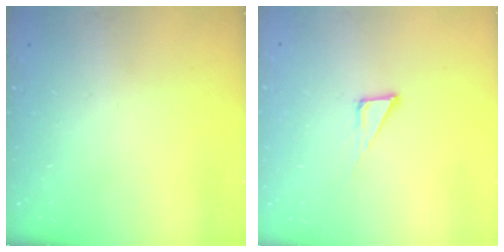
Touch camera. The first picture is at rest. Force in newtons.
{"total": 3.3, "press": 3.3, "slide": 0.2}